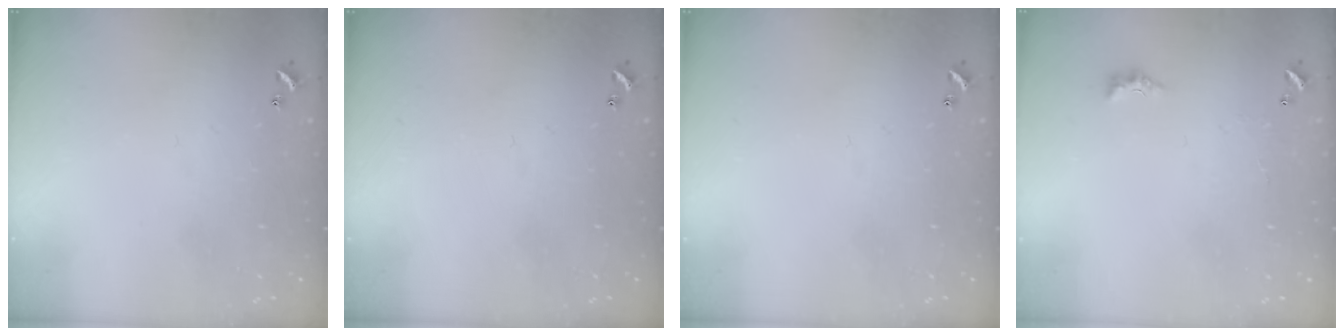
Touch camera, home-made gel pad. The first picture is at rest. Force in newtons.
{"total": 0.0}
{"total": 0.0}
{"total": 1.3, "press": 1.2, "slide": 0.5}